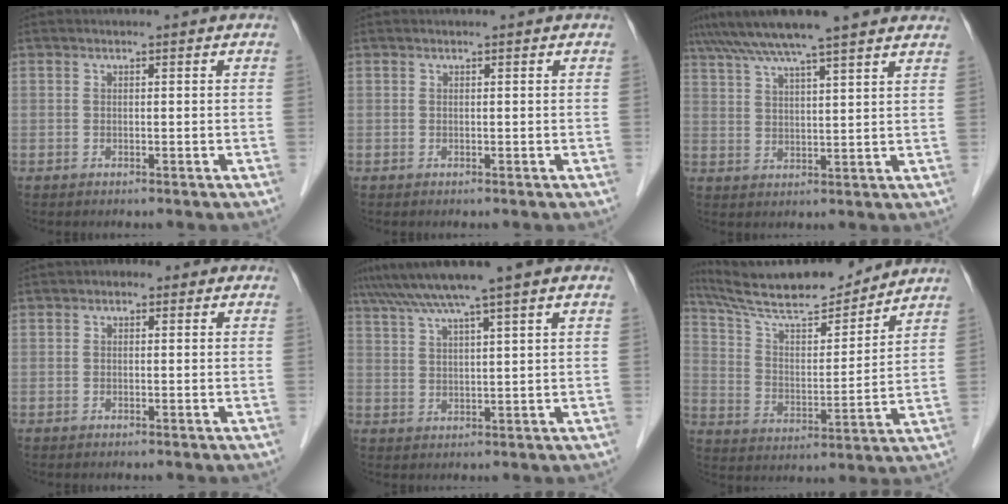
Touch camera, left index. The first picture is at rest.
{"total": 0.0}
{"total": 14.8, "force": [12.2, 0.6, 8.3], "torque": [-0.140, 0.043, 0.172]}
{"total": 1.0, "force": [0.2, 0.8, 0.6], "torque": [-0.008, 0.012, -0.005]}
{"total": 9.3, "force": [6.6, -0.3, 6.6], "torque": [-0.112, 0.036, 0.106]}
{"total": 17.1, "force": [15.5, 2.3, 6.9], "torque": [-0.125, 0.010, 0.261]}